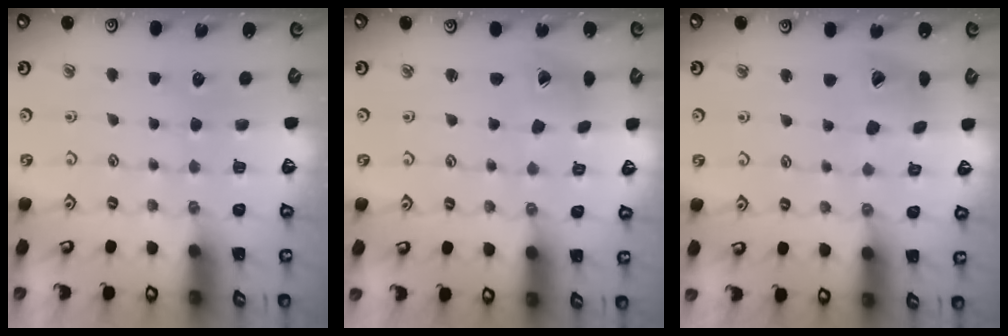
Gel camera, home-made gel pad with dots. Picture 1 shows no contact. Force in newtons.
{"total": 3.6, "press": 3.6, "slide": 0.5}
{"total": 12.0, "press": 11.9, "slide": 1.4}